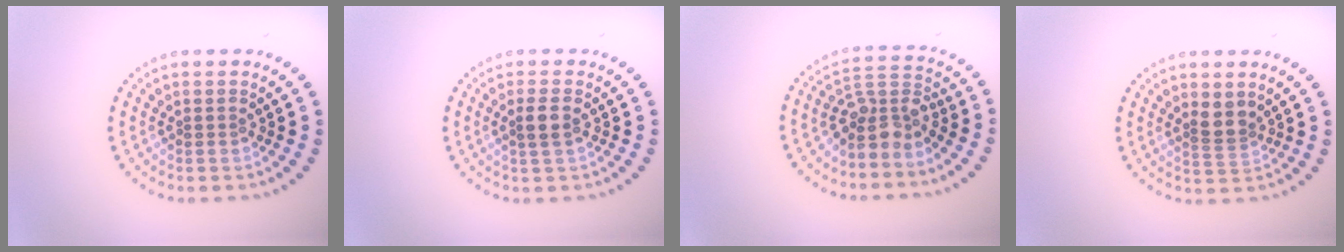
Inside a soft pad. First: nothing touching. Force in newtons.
{"total": 1.6, "press": 1.5, "slide": 0.7}
{"total": 3.6, "press": 2.8, "slide": 2.2}
{"total": 2.0, "press": 1.6, "slide": 1.2}